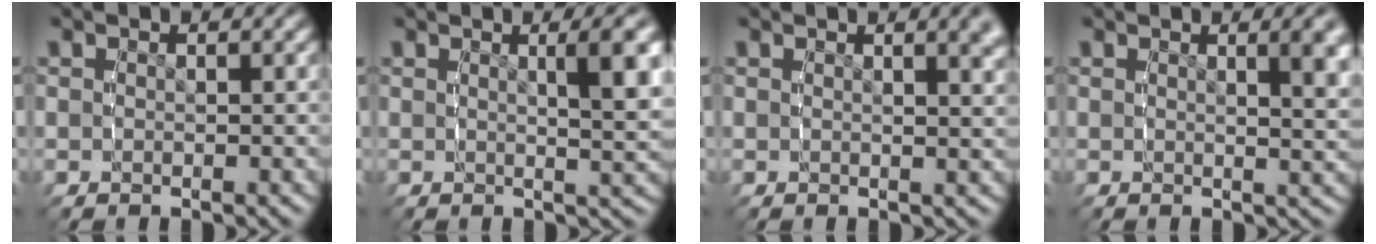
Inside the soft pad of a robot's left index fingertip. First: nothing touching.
{"total": 4.1, "force": [1.3, 0.3, 3.9], "torque": [-0.050, -0.003, 0.026]}
{"total": 2.1, "force": [1.3, -0.1, 1.7], "torque": [-0.019, -0.003, 0.022]}
{"total": 2.8, "force": [1.2, 0.0, 2.5], "torque": [-0.030, -0.006, 0.023]}